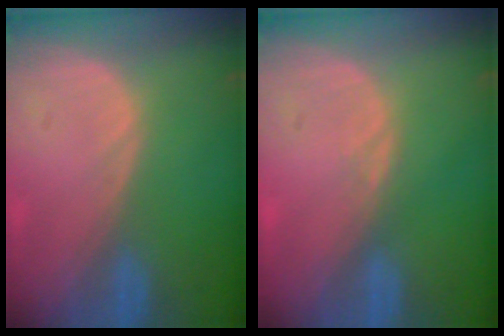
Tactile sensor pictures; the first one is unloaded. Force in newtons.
{"total": 0.5, "press": 0.5, "slide": 0.1}